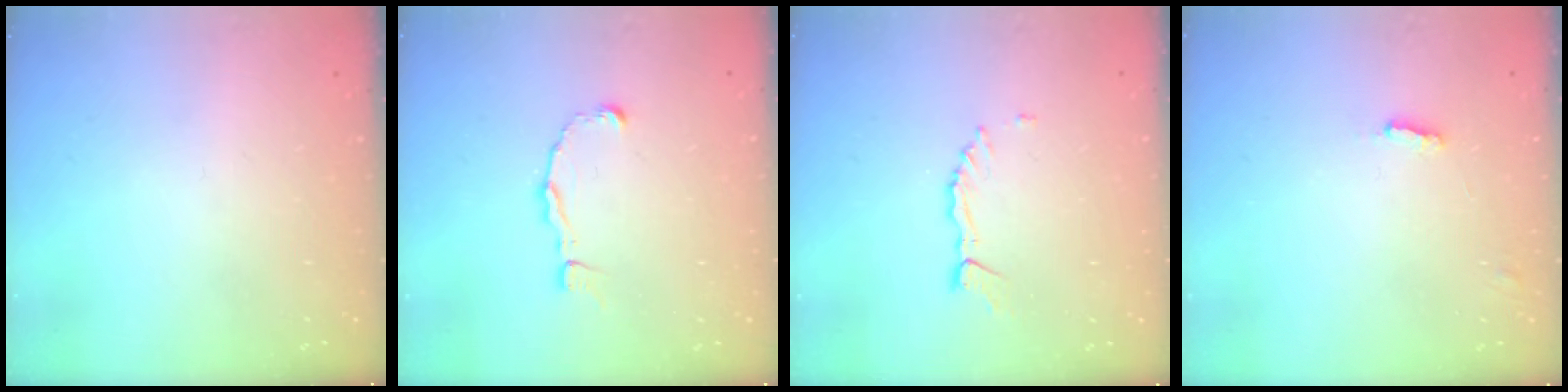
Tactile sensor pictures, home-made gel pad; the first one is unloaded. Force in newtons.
{"total": 2.5, "press": 2.5, "slide": 0.2}
{"total": 2.8, "press": 2.7, "slide": 0.3}
{"total": 1.9, "press": 1.9, "slide": 0.2}